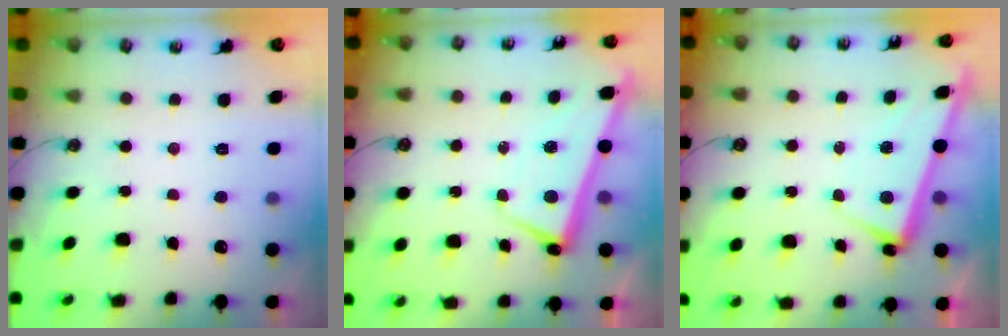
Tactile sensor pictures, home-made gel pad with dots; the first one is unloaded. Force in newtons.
{"total": 2.6, "press": 2.5, "slide": 0.7}
{"total": 2.6, "press": 2.3, "slide": 1.2}